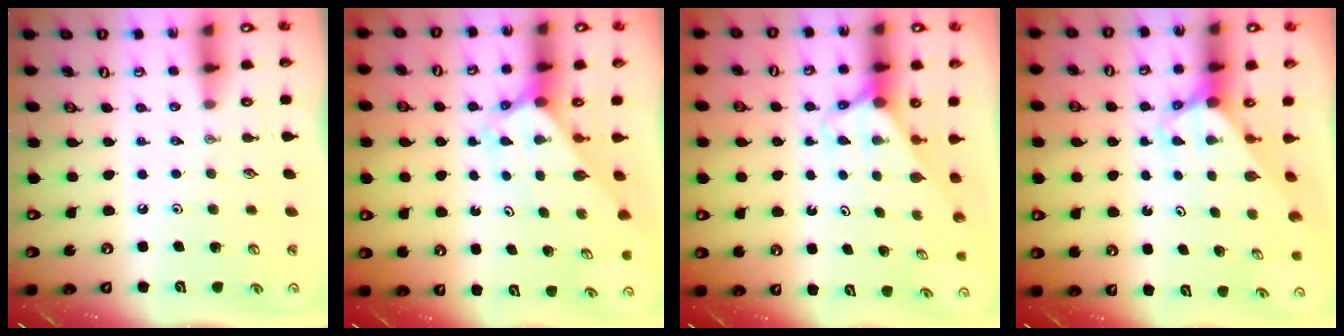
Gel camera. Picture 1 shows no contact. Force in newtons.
{"total": 3.0, "press": 2.9, "slide": 0.4}
{"total": 2.6, "press": 2.6, "slide": 0.2}
{"total": 3.1, "press": 3.1, "slide": 0.2}